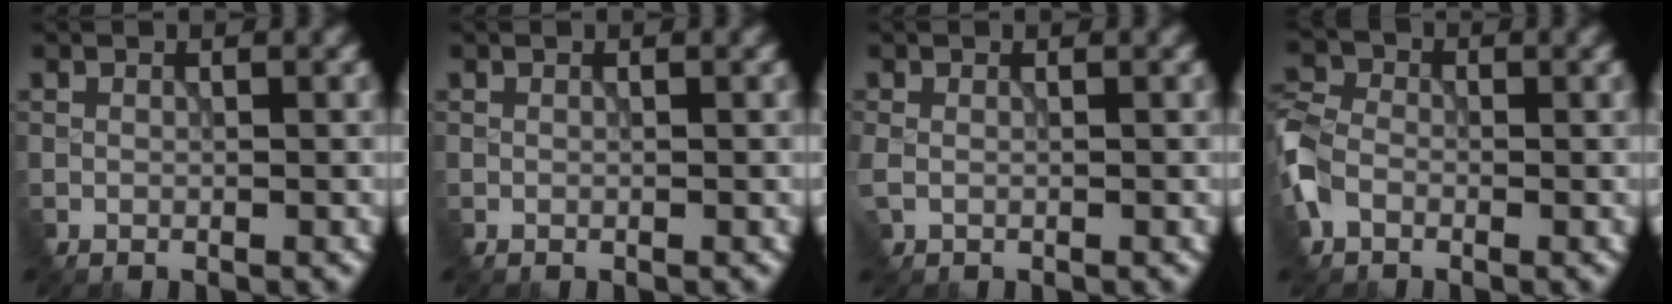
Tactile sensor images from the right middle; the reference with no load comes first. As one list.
[{"total": 0.0}, {"total": 0.9, "force": [0.1, 0.4, 0.8], "torque": [-0.020, -0.001, 0.001]}, {"total": 4.2, "force": [-1.9, 3.0, 2.3], "torque": [-0.062, 0.007, -0.059]}]